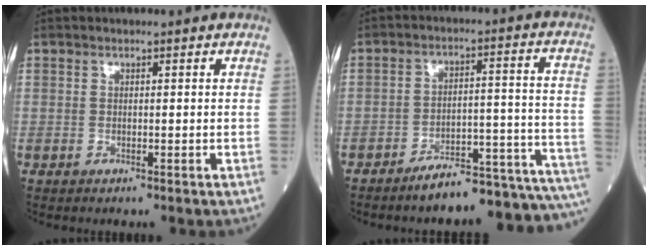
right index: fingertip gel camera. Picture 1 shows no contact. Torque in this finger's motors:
{"motor_torque": [0.20, -0.78, 0.19, 0.01]}